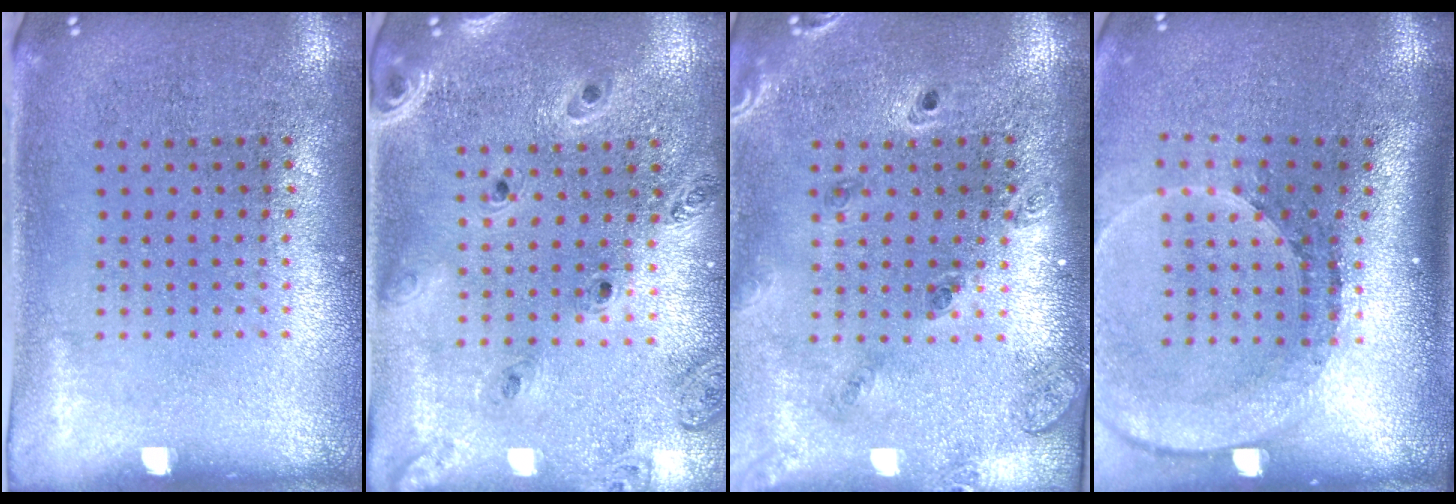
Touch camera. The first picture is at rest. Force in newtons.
{"total": 1.4, "press": 1.4, "slide": 0.1}
{"total": 1.3, "press": 1.3, "slide": 0.2}
{"total": 2.6, "press": 1.8, "slide": 1.9}